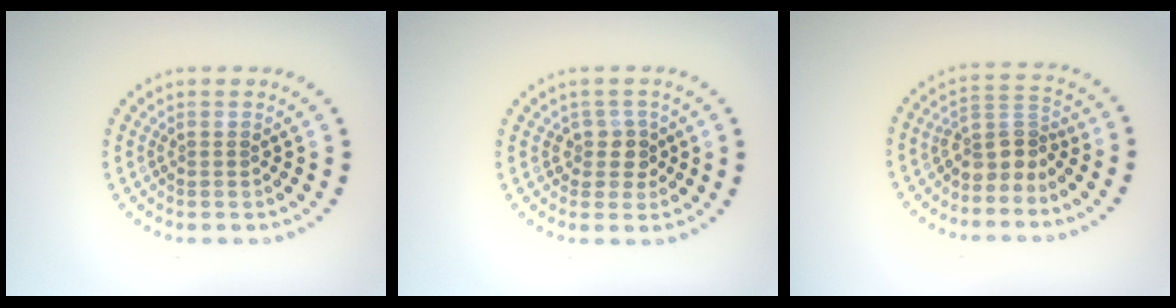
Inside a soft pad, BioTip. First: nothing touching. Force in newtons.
{"total": 2.1, "press": 1.7, "slide": 1.3}
{"total": 3.0, "press": 2.3, "slide": 1.9}